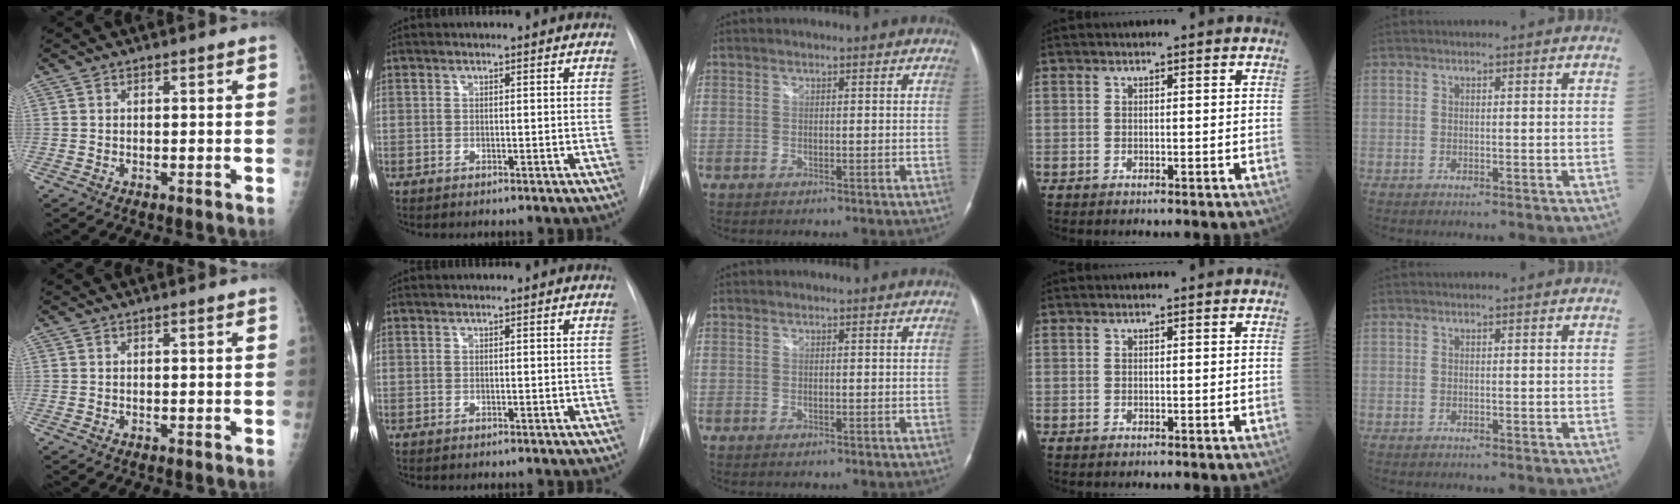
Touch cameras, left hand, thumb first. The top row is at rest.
{}